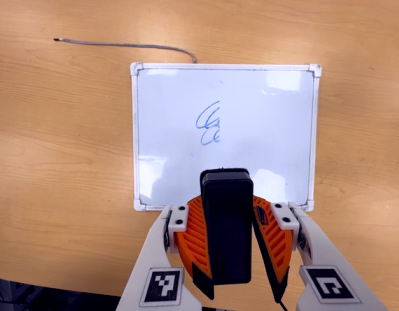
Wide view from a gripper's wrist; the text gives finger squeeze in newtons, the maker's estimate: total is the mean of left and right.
{"total": 8.5, "left": 8.6, "right": 8.3}